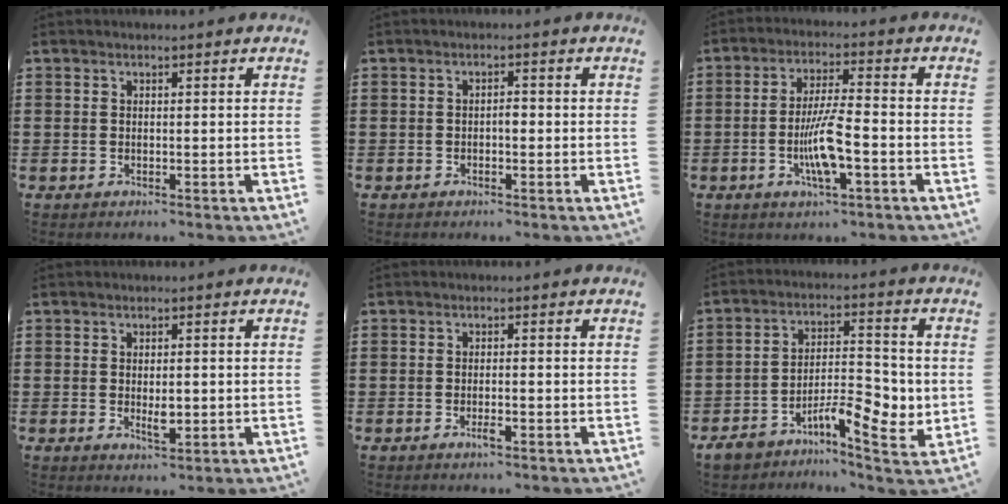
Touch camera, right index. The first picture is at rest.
{"total": 1.4, "force": [-0.4, 0.6, 1.2], "torque": [-0.023, 0.000, -0.008]}
{"total": 7.4, "force": [-2.4, 1.5, 6.8], "torque": [-0.140, -0.007, -0.048]}
{"total": 2.4, "force": [-0.1, 1.0, 2.2], "torque": [-0.033, -0.003, -0.003]}
{"total": 1.6, "force": [-0.8, 0.4, 1.3], "torque": [-0.023, -0.002, -0.014]}
{"total": 9.2, "force": [-4.1, 3.7, 7.3], "torque": [-0.099, 0.011, -0.068]}